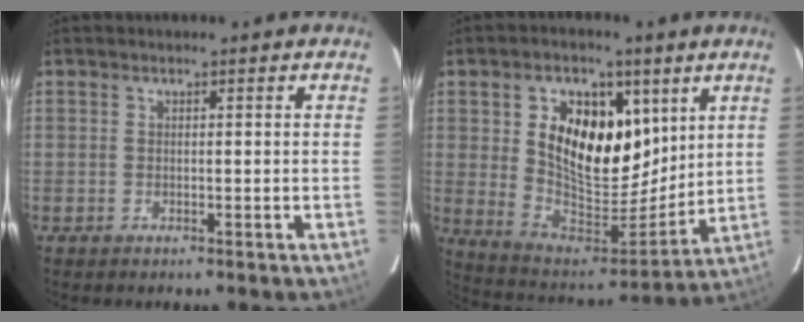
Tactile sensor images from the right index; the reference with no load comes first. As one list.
[{"total": 17.9, "force": [6.4, 11.1, 12.6], "torque": [-0.234, 0.000, 0.122]}]